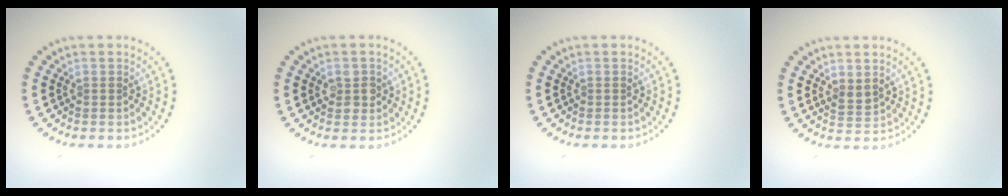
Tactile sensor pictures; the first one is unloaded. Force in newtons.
{"total": 2.1, "press": 2.0, "slide": 0.4}
{"total": 0.0}
{"total": 1.3, "press": 1.2, "slide": 0.5}